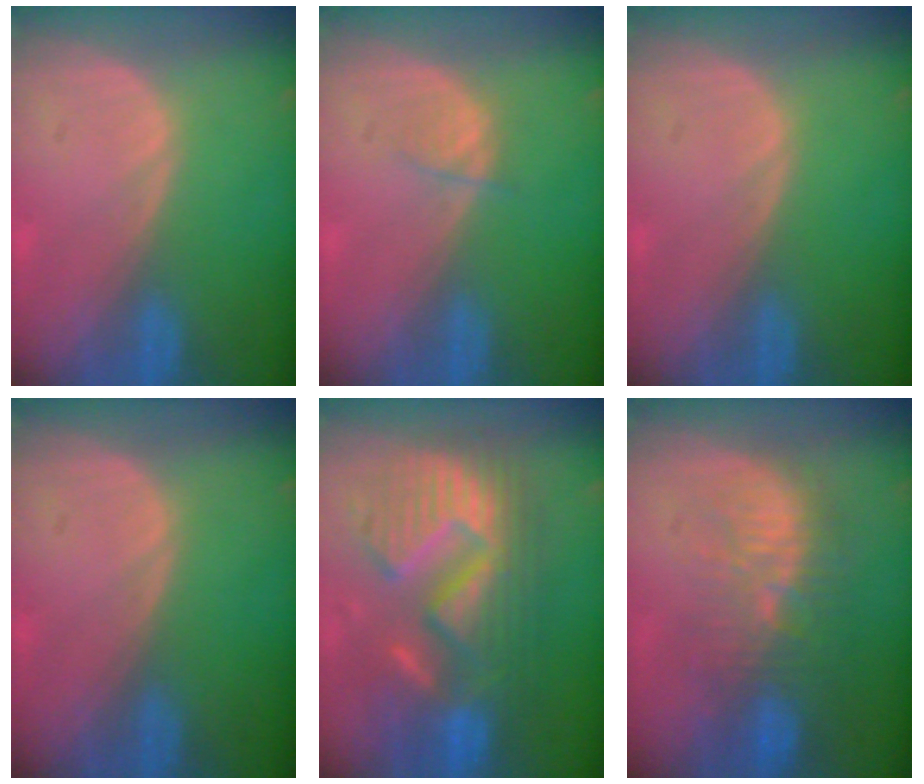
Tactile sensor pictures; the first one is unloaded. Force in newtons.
{"total": 1.6, "press": 1.5, "slide": 0.2}
{"total": 0.0}
{"total": 0.0}
{"total": 13.2, "press": 13.1, "slide": 1.3}
{"total": 10.1, "press": 9.2, "slide": 4.2}